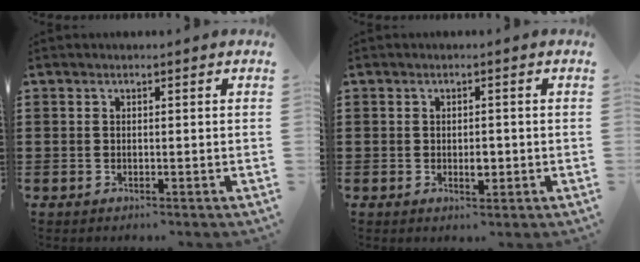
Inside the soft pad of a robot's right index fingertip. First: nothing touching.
{"total": 2.4, "force": [-0.3, 1.1, 2.1], "torque": [-0.038, 0.001, -0.005]}